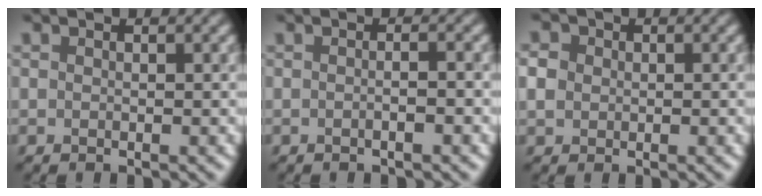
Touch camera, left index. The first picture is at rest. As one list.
[{"total": 2.3, "force": [0.0, 1.0, 2.0], "torque": [0.004, 0.002, -0.022]}, {"total": 1.8, "force": [0.0, 1.7, 0.7], "torque": [-0.010, 0.003, -0.005]}]